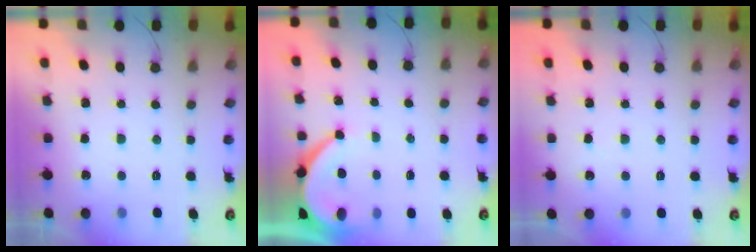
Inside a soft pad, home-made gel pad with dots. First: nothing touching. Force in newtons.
{"total": 5.8, "press": 5.7, "slide": 0.8}
{"total": 1.5, "press": 1.5, "slide": 0.2}